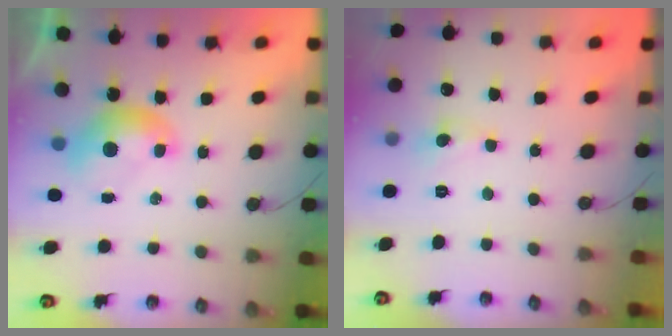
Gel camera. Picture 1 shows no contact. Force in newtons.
{"total": 0.0}